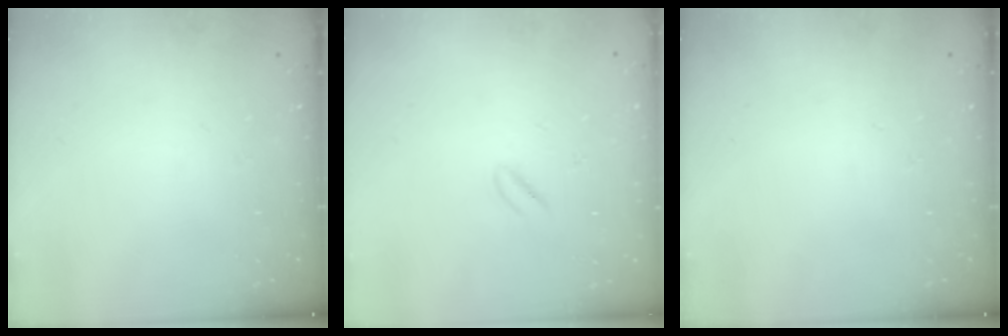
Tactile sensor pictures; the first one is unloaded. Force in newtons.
{"total": 0.8, "press": 0.4, "slide": 0.7}
{"total": 0.0}